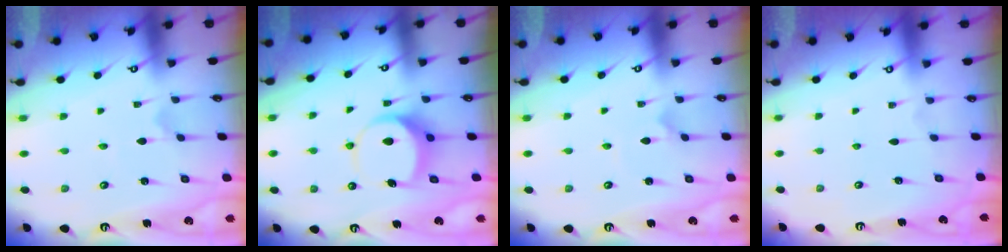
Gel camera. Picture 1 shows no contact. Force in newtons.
{"total": 7.9, "press": 7.9, "slide": 0.8}
{"total": 1.3, "press": 1.3, "slide": 0.1}
{"total": 0.0}